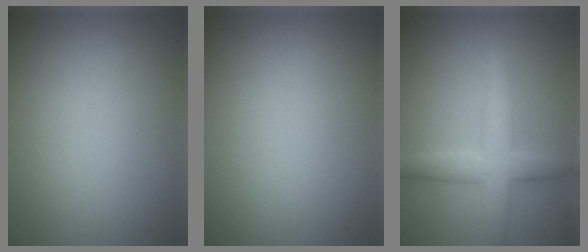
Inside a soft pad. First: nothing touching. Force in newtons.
{"total": 0.0}
{"total": 4.3, "press": 4.3, "slide": 0.1}